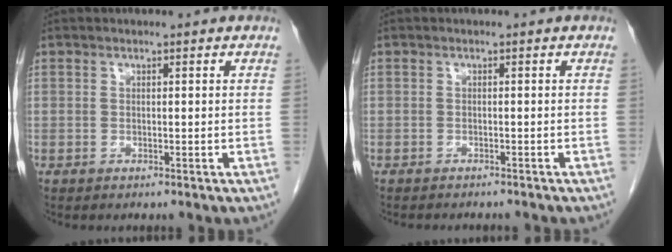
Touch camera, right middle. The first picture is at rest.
{"total": 4.4, "force": [-4.0, 0.9, 1.6], "torque": [-0.018, -0.003, -0.049]}